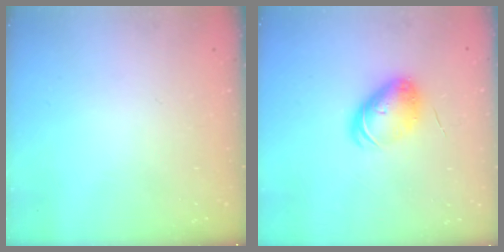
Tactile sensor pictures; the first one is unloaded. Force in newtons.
{"total": 7.7, "press": 7.5, "slide": 1.6}